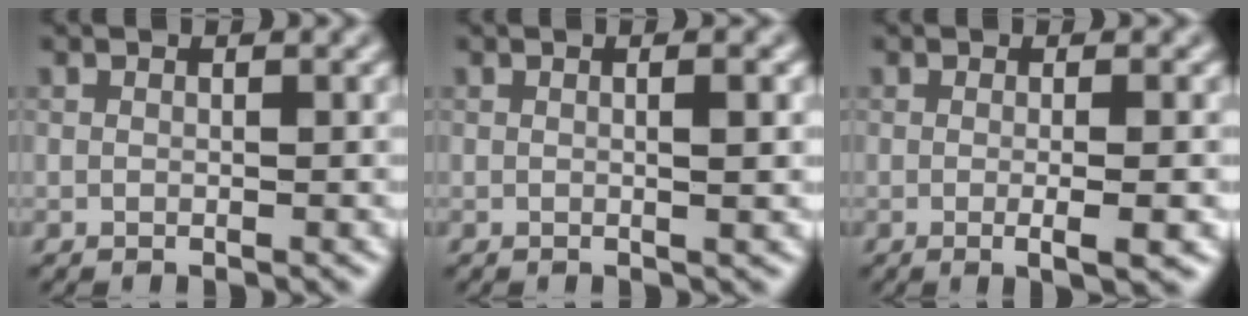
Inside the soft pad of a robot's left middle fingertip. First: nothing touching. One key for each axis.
{"total": 1.9, "fx": 0.0, "fy": 0.5, "fz": 1.9, "tx": -0.020, "ty": 0.011, "tz": -0.002}
{"total": 2.8, "fx": -0.8, "fy": 0.4, "fz": 2.7, "tx": -0.039, "ty": 0.004, "tz": -0.004}